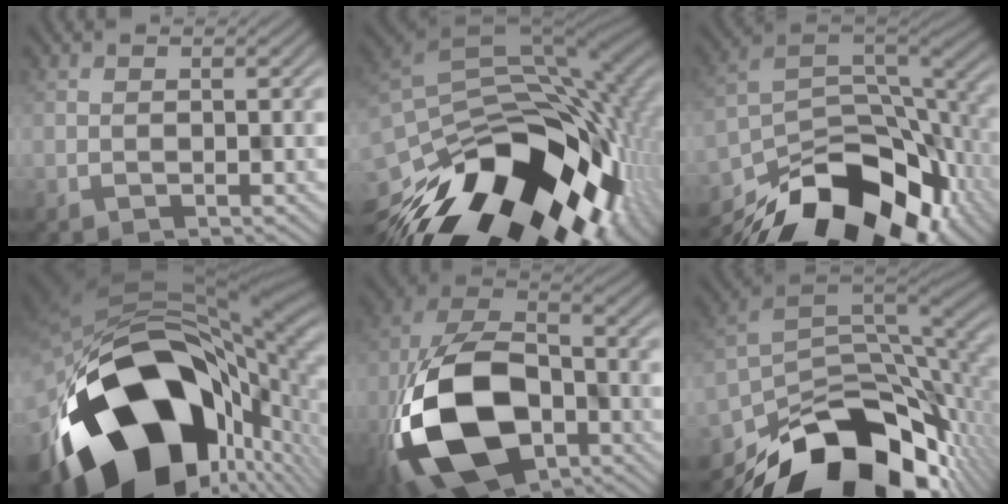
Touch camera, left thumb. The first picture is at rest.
{"total": 19.2, "force": [-8.9, 10.6, 13.3], "torque": [-0.260, -0.031, -0.132]}
{"total": 16.3, "force": [-10.5, 7.7, 9.8], "torque": [-0.189, -0.038, -0.163]}
{"total": 19.8, "force": [-6.7, 12.6, 13.8], "torque": [-0.255, -0.050, -0.088]}
{"total": 18.2, "force": [-6.8, 11.2, 12.6], "torque": [-0.288, -0.044, -0.128]}
{"total": 16.2, "force": [-9.6, 8.1, 10.2], "torque": [-0.158, -0.036, -0.151]}